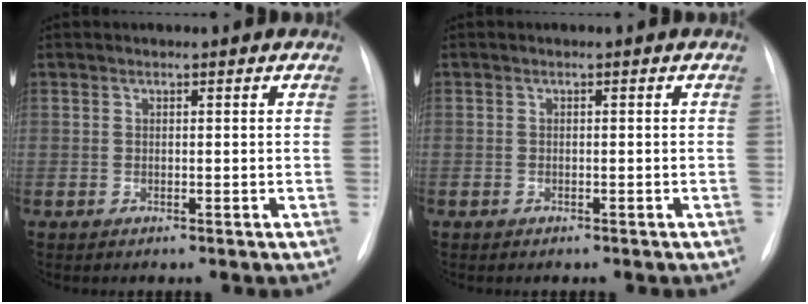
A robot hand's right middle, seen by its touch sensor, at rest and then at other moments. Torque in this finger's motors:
{"motor_torque": [0.92, -1.11, -0.84, -0.21]}